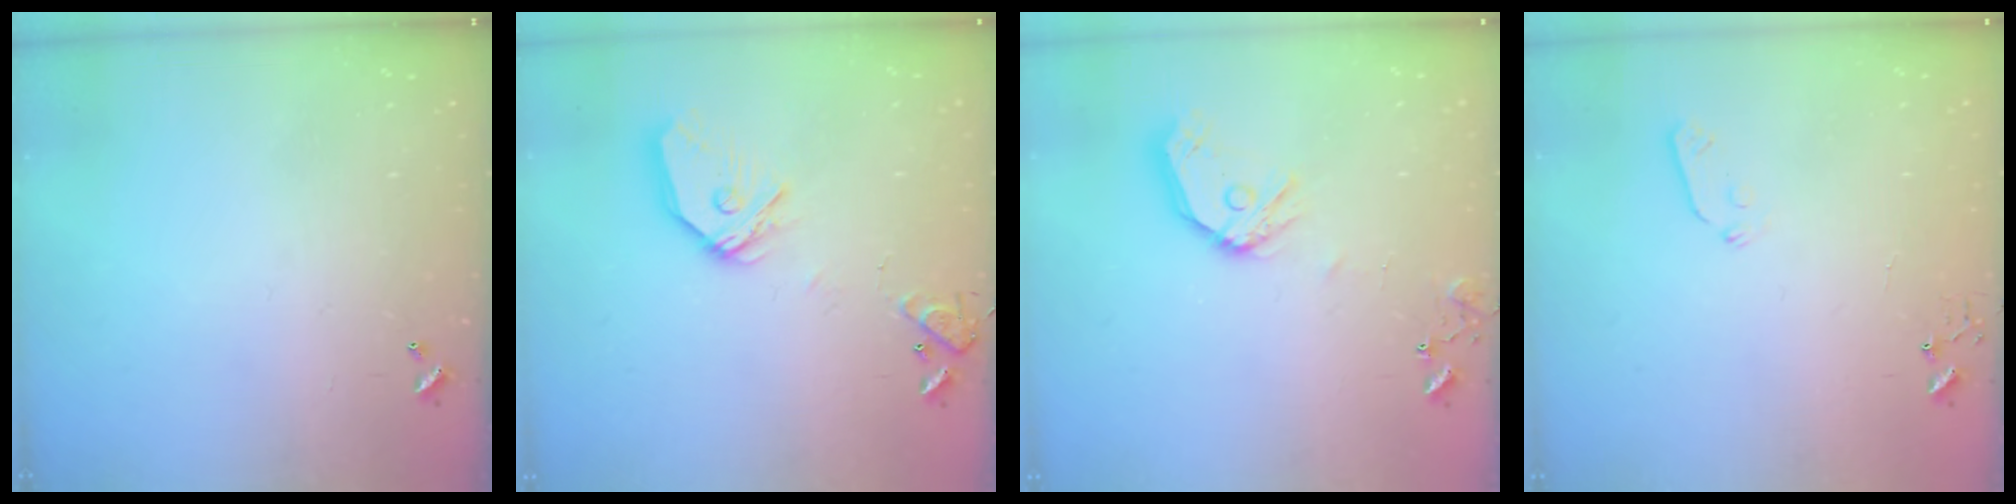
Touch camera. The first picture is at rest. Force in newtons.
{"total": 14.7, "press": 14.6, "slide": 1.9}
{"total": 12.8, "press": 12.7, "slide": 1.8}
{"total": 4.8, "press": 4.7, "slide": 0.7}